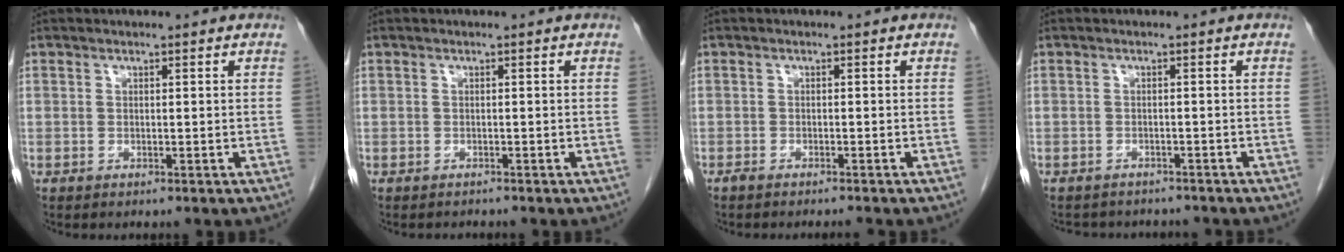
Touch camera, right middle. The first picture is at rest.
{"total": 0.8, "force": [-0.7, 0.2, -0.2], "torque": [-0.006, -0.003, -0.013]}
{"total": 2.5, "force": [-2.3, 0.0, 1.1], "torque": [-0.018, -0.004, -0.033]}
{"total": 6.6, "force": [-6.1, 2.3, 1.2], "torque": [-0.018, 0.002, -0.072]}